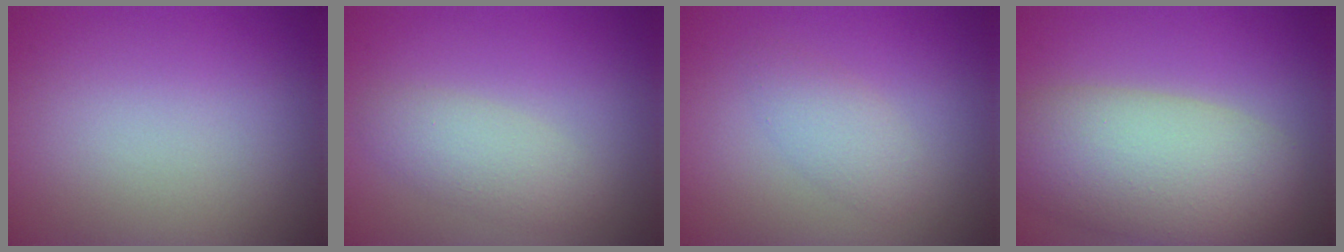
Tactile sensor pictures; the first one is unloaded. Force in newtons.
{"total": 2.8, "press": 2.8, "slide": 0.1}
{"total": 2.1, "press": 2.1, "slide": 0.0}
{"total": 8.7, "press": 8.7, "slide": 0.7}